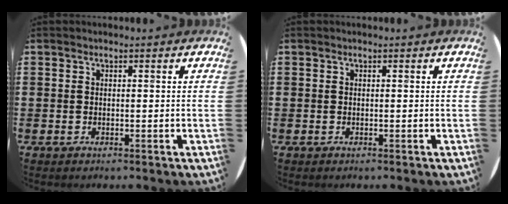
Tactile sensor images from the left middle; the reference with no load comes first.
{"total": 0.0}